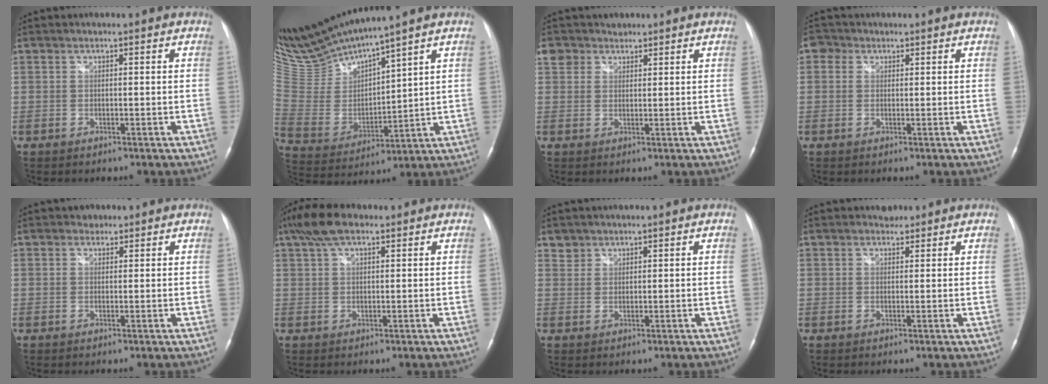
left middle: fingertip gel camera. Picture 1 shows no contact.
{"total": 13.3, "force": [12.6, -0.7, 4.2], "torque": [-0.104, -0.010, 0.266]}
{"total": 3.4, "force": [2.2, 2.6, 0.3], "torque": [-0.006, 0.016, 0.036]}
{"total": 2.3, "force": [1.0, 2.0, 0.7], "torque": [-0.012, 0.010, 0.011]}
{"total": 1.3, "force": [0.9, 0.9, 0.0], "torque": [0.003, 0.000, 0.008]}
{"total": 6.2, "force": [4.1, 2.3, 4.2], "torque": [-0.089, 0.026, 0.074]}
{"total": 1.8, "force": [1.4, 1.1, -0.3], "torque": [0.014, 0.007, 0.021]}
{"total": 1.5, "force": [1.2, 0.8, 0.0], "torque": [0.001, 0.003, 0.015]}